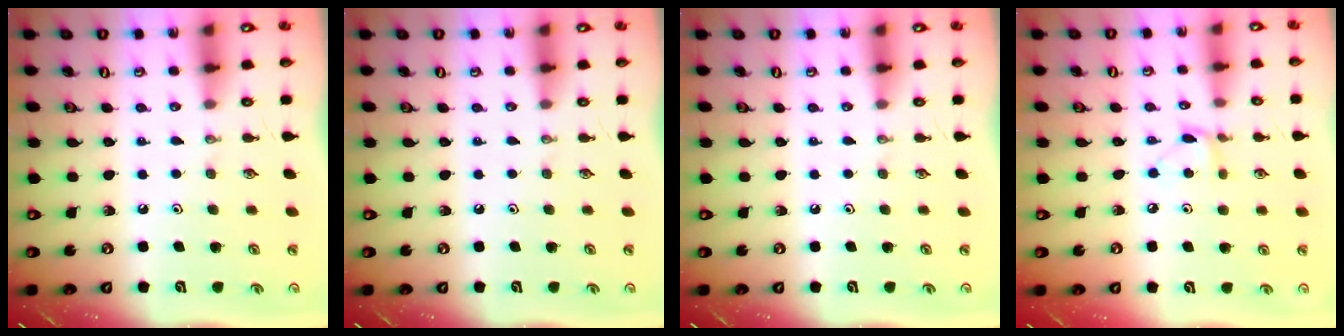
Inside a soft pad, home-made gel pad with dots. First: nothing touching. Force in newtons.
{"total": 0.0}
{"total": 0.0}
{"total": 5.2, "press": 5.2, "slide": 0.6}